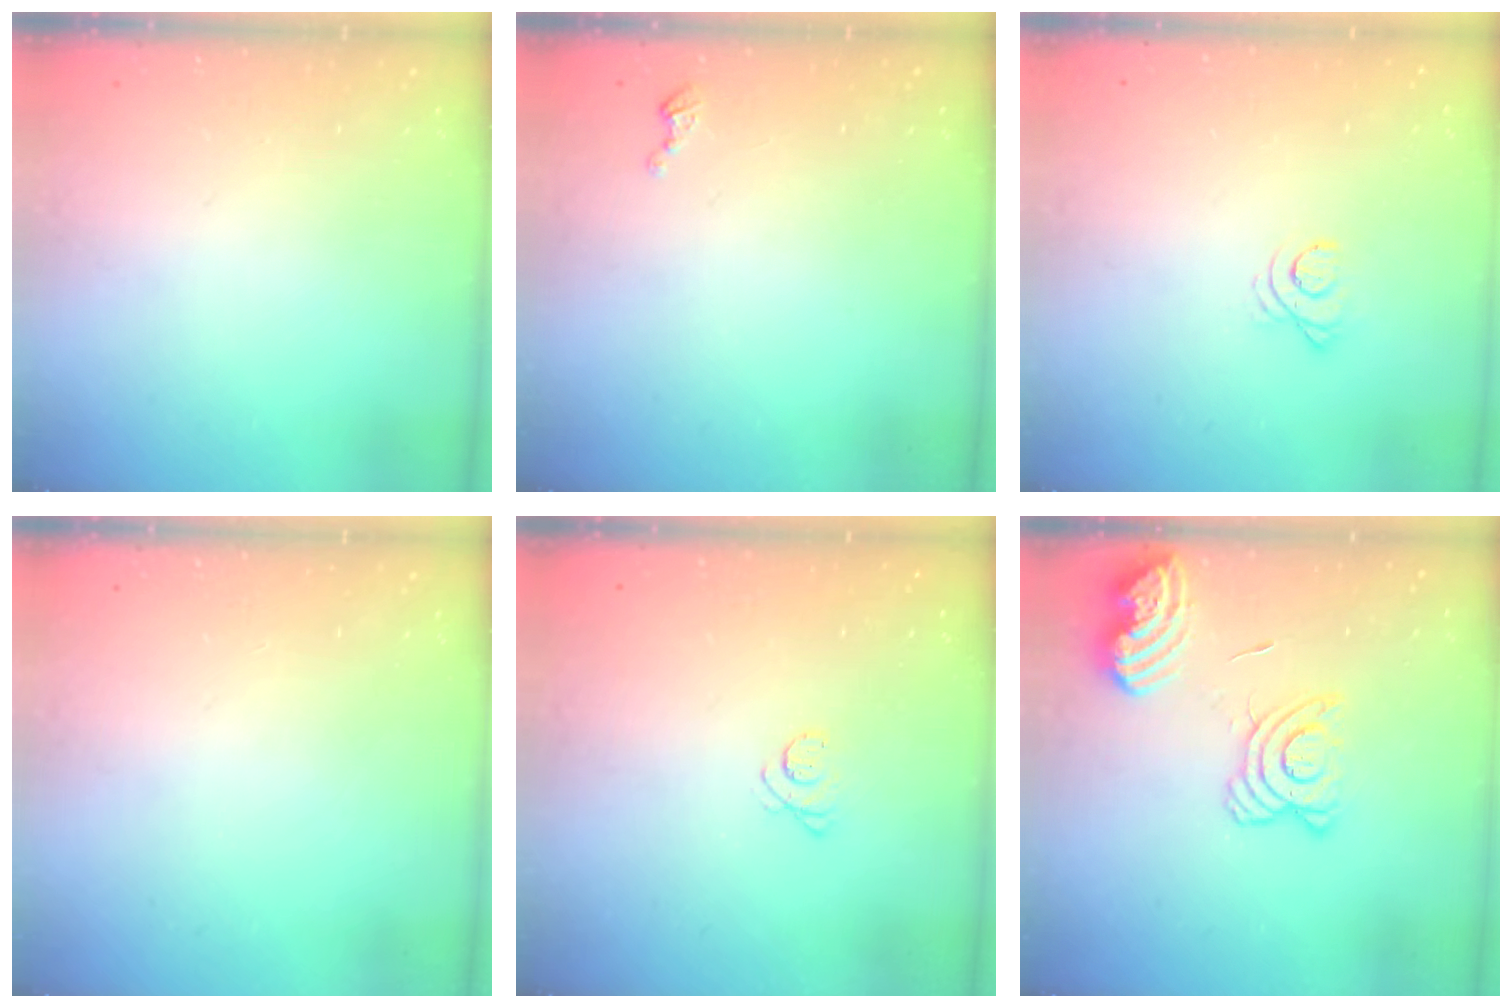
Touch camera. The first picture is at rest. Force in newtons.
{"total": 2.3, "press": 2.3, "slide": 0.3}
{"total": 2.7, "press": 2.7, "slide": 0.3}
{"total": 0.0}
{"total": 2.8, "press": 2.7, "slide": 0.3}
{"total": 13.5, "press": 13.4, "slide": 1.5}